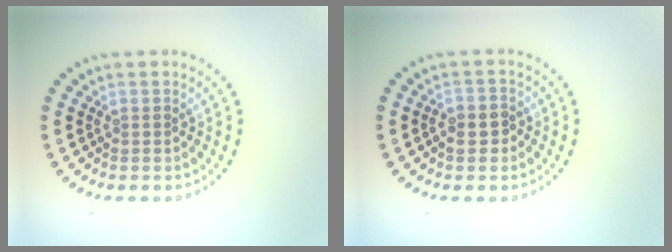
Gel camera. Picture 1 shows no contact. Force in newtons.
{"total": 2.0, "press": 1.9, "slide": 0.6}